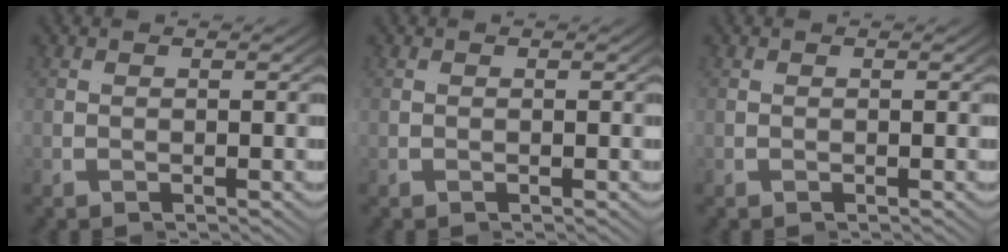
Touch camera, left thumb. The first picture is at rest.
{"total": 0.0}
{"total": 0.0}